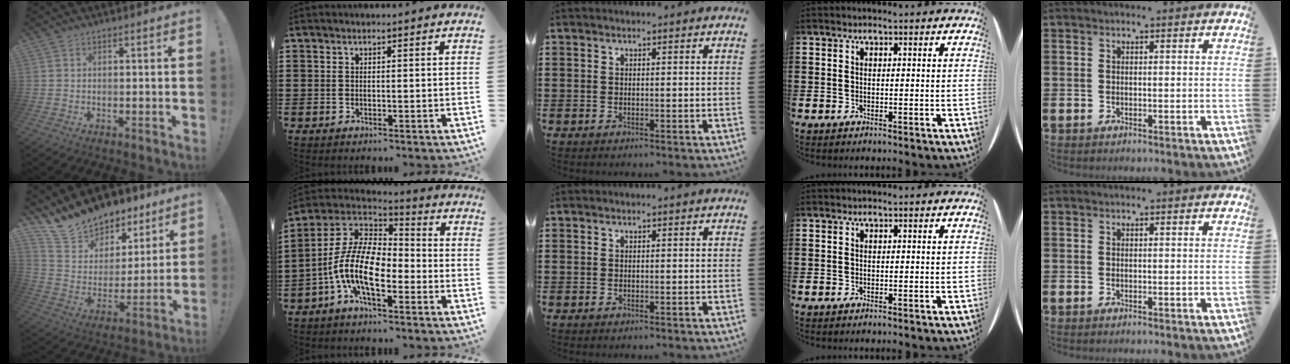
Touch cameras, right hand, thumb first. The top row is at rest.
{"thumb": {"total": 14.8, "force": [13.3, 6.1, 2.1], "torque": [-0.060, -0.112, 0.249]}, "index": {"total": 12.7, "force": [-4.3, 5.9, 10.4], "torque": [-0.254, -0.012, -0.094]}}